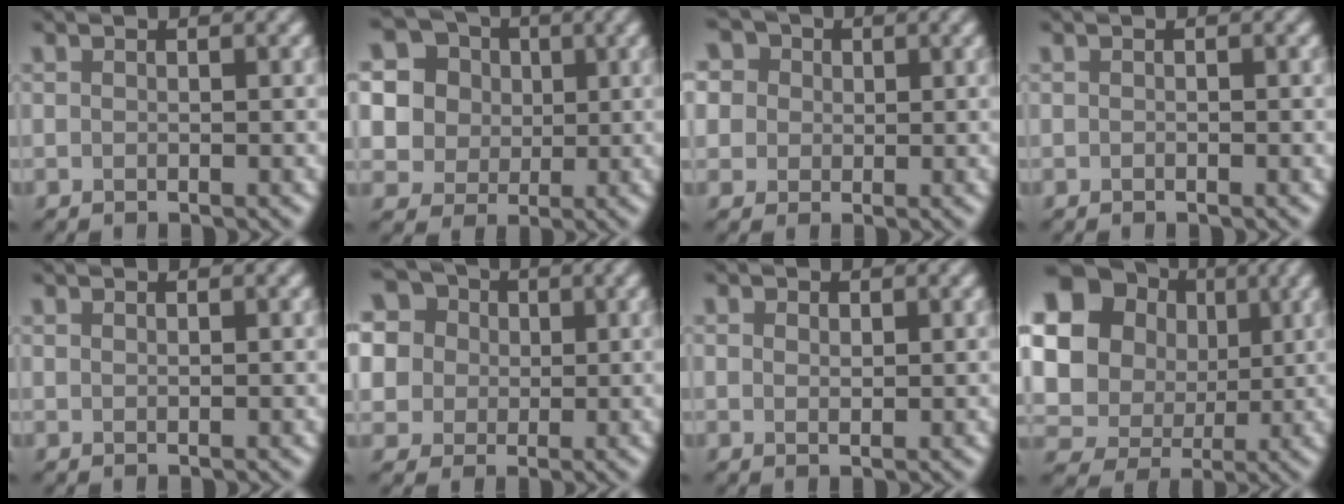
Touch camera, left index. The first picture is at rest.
{"total": 8.9, "force": [3.3, 7.4, 3.7], "torque": [-0.088, 0.016, 0.048]}
{"total": 9.4, "force": [4.5, 7.0, 4.5], "torque": [-0.083, 0.035, 0.042]}
{"total": 0.0}
{"total": 0.0}
{"total": 13.1, "force": [5.5, 10.3, 6.0], "torque": [-0.148, 0.041, 0.078]}
{"total": 1.0, "force": [0.5, 0.7, 0.5], "torque": [-0.008, -0.001, 0.007]}
{"total": 17.0, "force": [4.8, 14.9, 6.6], "torque": [-0.189, 0.005, 0.085]}